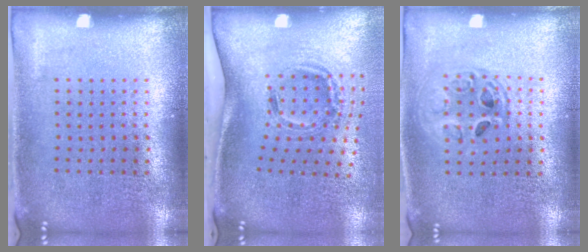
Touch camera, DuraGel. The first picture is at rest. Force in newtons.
{"total": 1.7, "press": 1.2, "slide": 1.3}
{"total": 1.5, "press": 1.3, "slide": 0.7}